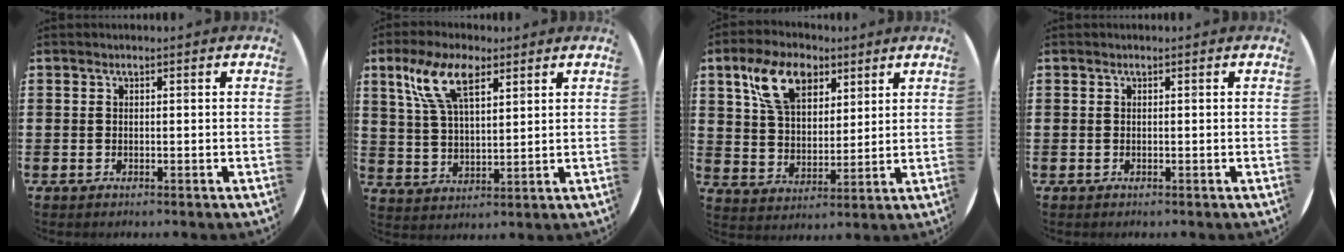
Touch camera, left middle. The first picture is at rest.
{"total": 8.5, "force": [5.2, 3.6, 5.7], "torque": [-0.128, 0.004, 0.094]}
{"total": 9.5, "force": [5.9, 5.3, 5.3], "torque": [-0.119, 0.008, 0.110]}
{"total": 0.0}